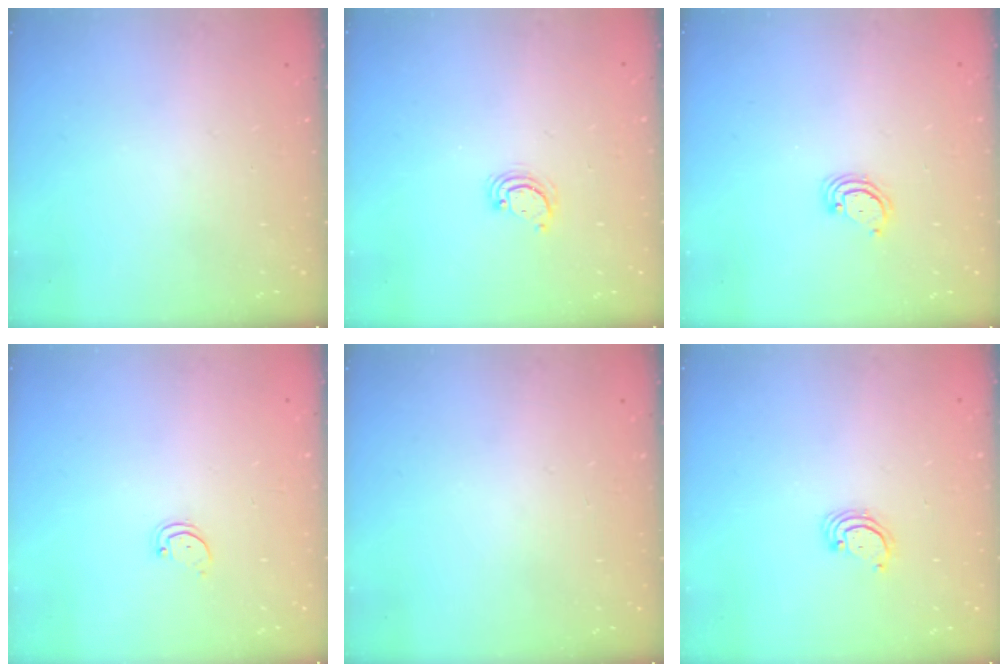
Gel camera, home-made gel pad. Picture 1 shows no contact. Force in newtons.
{"total": 3.3, "press": 3.3, "slide": 0.3}
{"total": 2.9, "press": 2.9, "slide": 0.3}
{"total": 1.5, "press": 1.5, "slide": 0.1}
{"total": 0.0}
{"total": 2.3, "press": 2.3, "slide": 0.2}